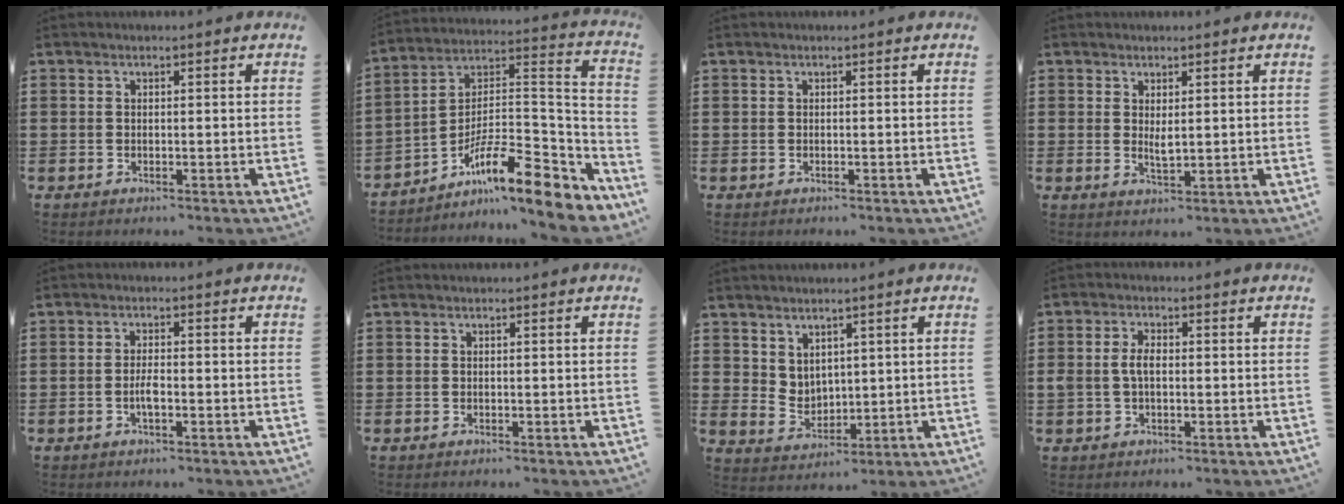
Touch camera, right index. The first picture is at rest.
{"total": 12.7, "force": [-8.6, 2.9, 8.9], "torque": [-0.157, 0.004, -0.163]}
{"total": 0.0}
{"total": 2.1, "force": [0.8, 0.6, 1.8], "torque": [-0.036, -0.001, 0.014]}
{"total": 2.6, "force": [-0.9, 0.8, 2.3], "torque": [-0.051, 0.001, -0.018]}
{"total": 0.0}
{"total": 3.9, "force": [3.0, 2.4, 0.6], "torque": [-0.026, -0.002, 0.057]}
{"total": 3.5, "force": [0.0, 1.9, 2.9], "torque": [-0.072, 0.001, -0.006]}